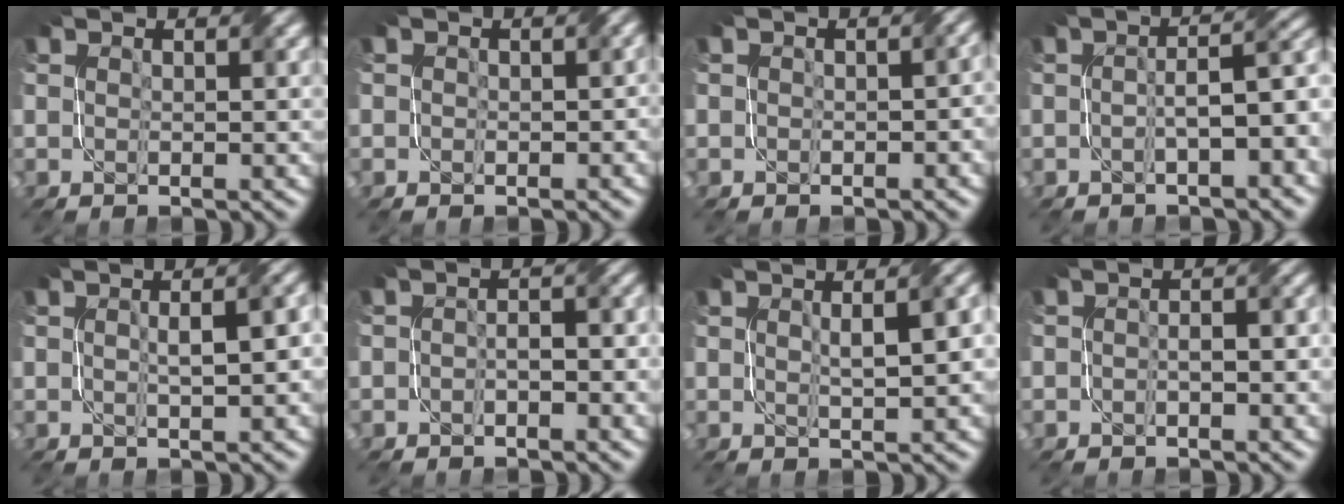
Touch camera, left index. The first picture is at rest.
{"total": 1.2, "force": [0.1, 1.0, 0.6], "torque": [-0.009, -0.004, -0.004]}
{"total": 2.5, "force": [0.1, 1.7, 1.8], "torque": [-0.014, -0.004, 0.000]}
{"total": 5.8, "force": [-1.5, 1.7, 5.3], "torque": [-0.073, 0.015, -0.025]}
{"total": 4.2, "force": [0.2, 1.3, 4.0], "torque": [-0.042, 0.018, 0.003]}
{"total": 2.8, "force": [-1.0, 1.3, 2.2], "torque": [-0.033, 0.002, -0.014]}
{"total": 4.6, "force": [0.7, 1.3, 4.4], "torque": [-0.045, 0.019, 0.007]}
{"total": 3.1, "force": [-0.5, 1.6, 2.6], "torque": [-0.035, 0.007, -0.016]}